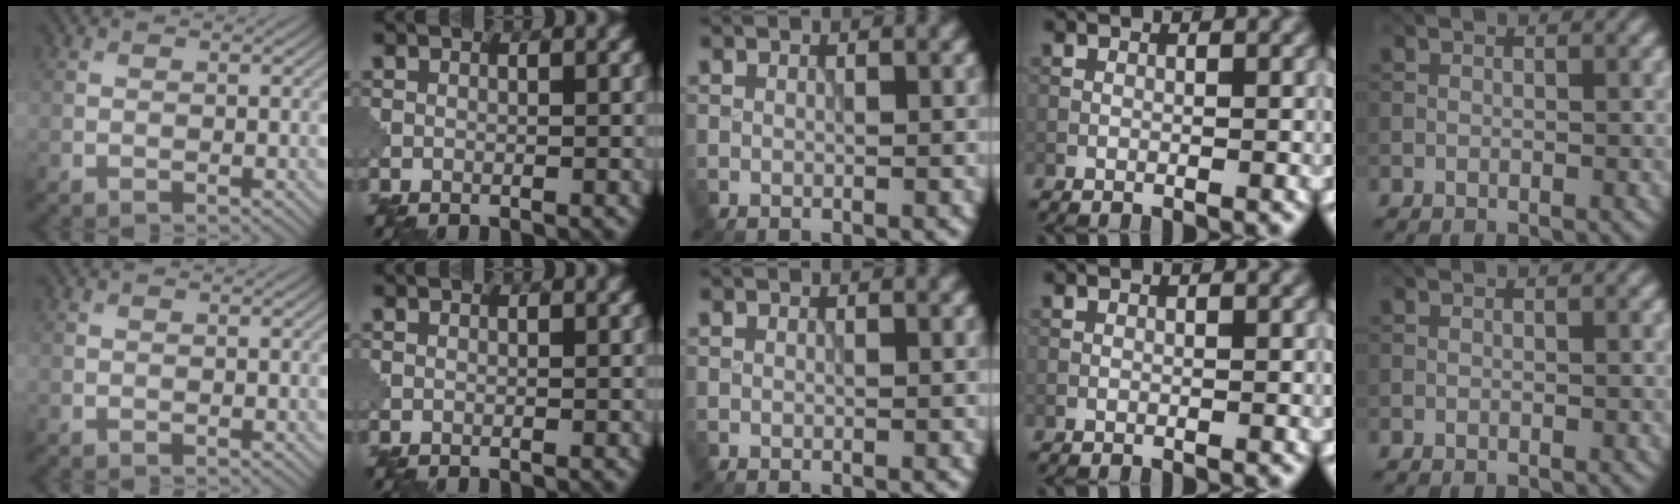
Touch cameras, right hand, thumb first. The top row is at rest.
{}